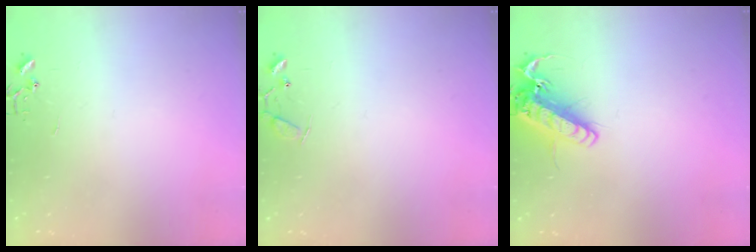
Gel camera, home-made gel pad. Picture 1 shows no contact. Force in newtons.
{"total": 7.7, "press": 7.6, "slide": 0.5}
{"total": 16.2, "press": 16.0, "slide": 2.5}